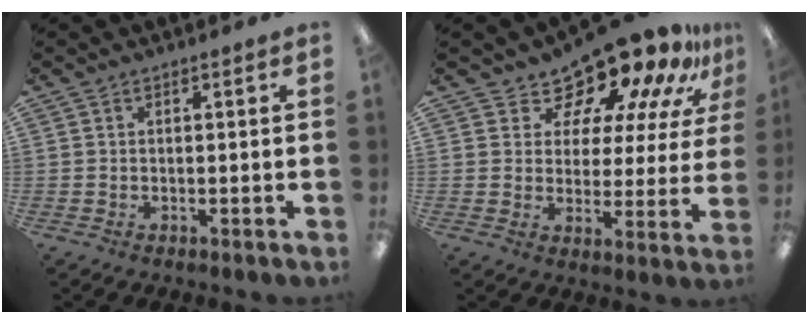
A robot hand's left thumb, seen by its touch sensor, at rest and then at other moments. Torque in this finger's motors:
{"motor_torque": [0.34, 0.34, -0.18, 0.00, 0.01]}